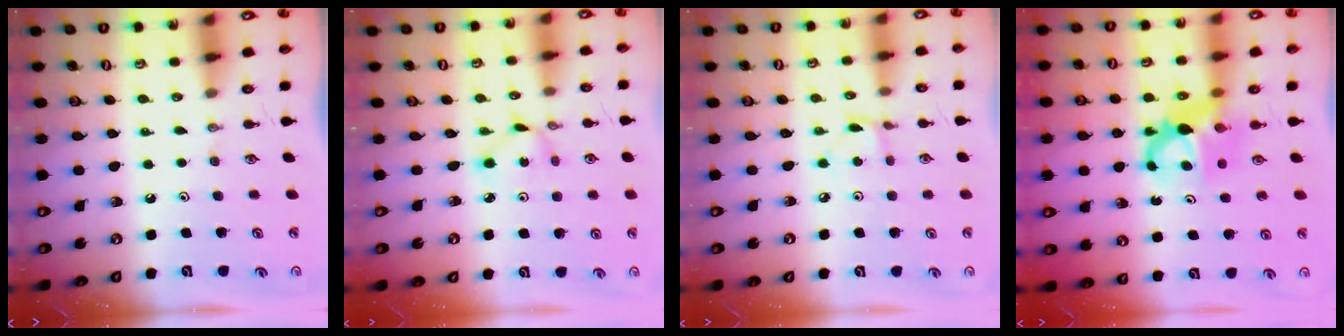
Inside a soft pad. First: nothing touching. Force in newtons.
{"total": 2.6, "press": 2.6, "slide": 0.1}
{"total": 2.6, "press": 2.6, "slide": 0.1}
{"total": 7.4, "press": 7.3, "slide": 0.6}